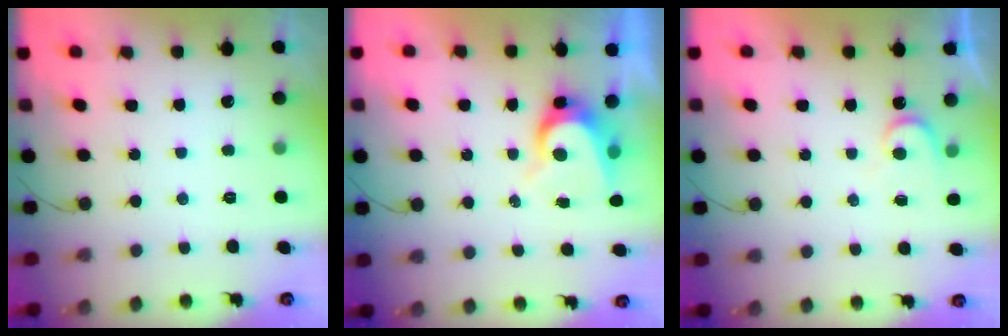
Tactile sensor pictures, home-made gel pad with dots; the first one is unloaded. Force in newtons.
{"total": 6.6, "press": 6.6, "slide": 0.5}
{"total": 3.8, "press": 3.7, "slide": 0.3}